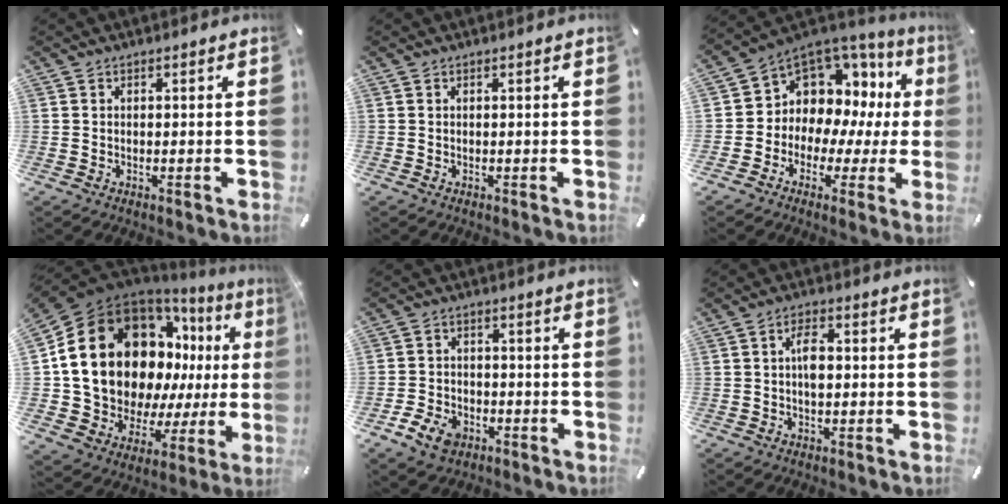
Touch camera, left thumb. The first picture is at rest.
{"total": 0.0}
{"total": 8.0, "force": [2.8, 7.2, 2.1], "torque": [-0.042, -0.051, 0.057]}
{"total": 26.1, "force": [5.9, 18.5, 17.5], "torque": [-0.322, -0.050, 0.136]}
{"total": 6.3, "force": [-3.5, 4.5, 2.8], "torque": [-0.066, 0.015, -0.066]}
{"total": 4.5, "force": [0.0, 2.3, 3.8], "torque": [-0.073, 0.001, -0.004]}